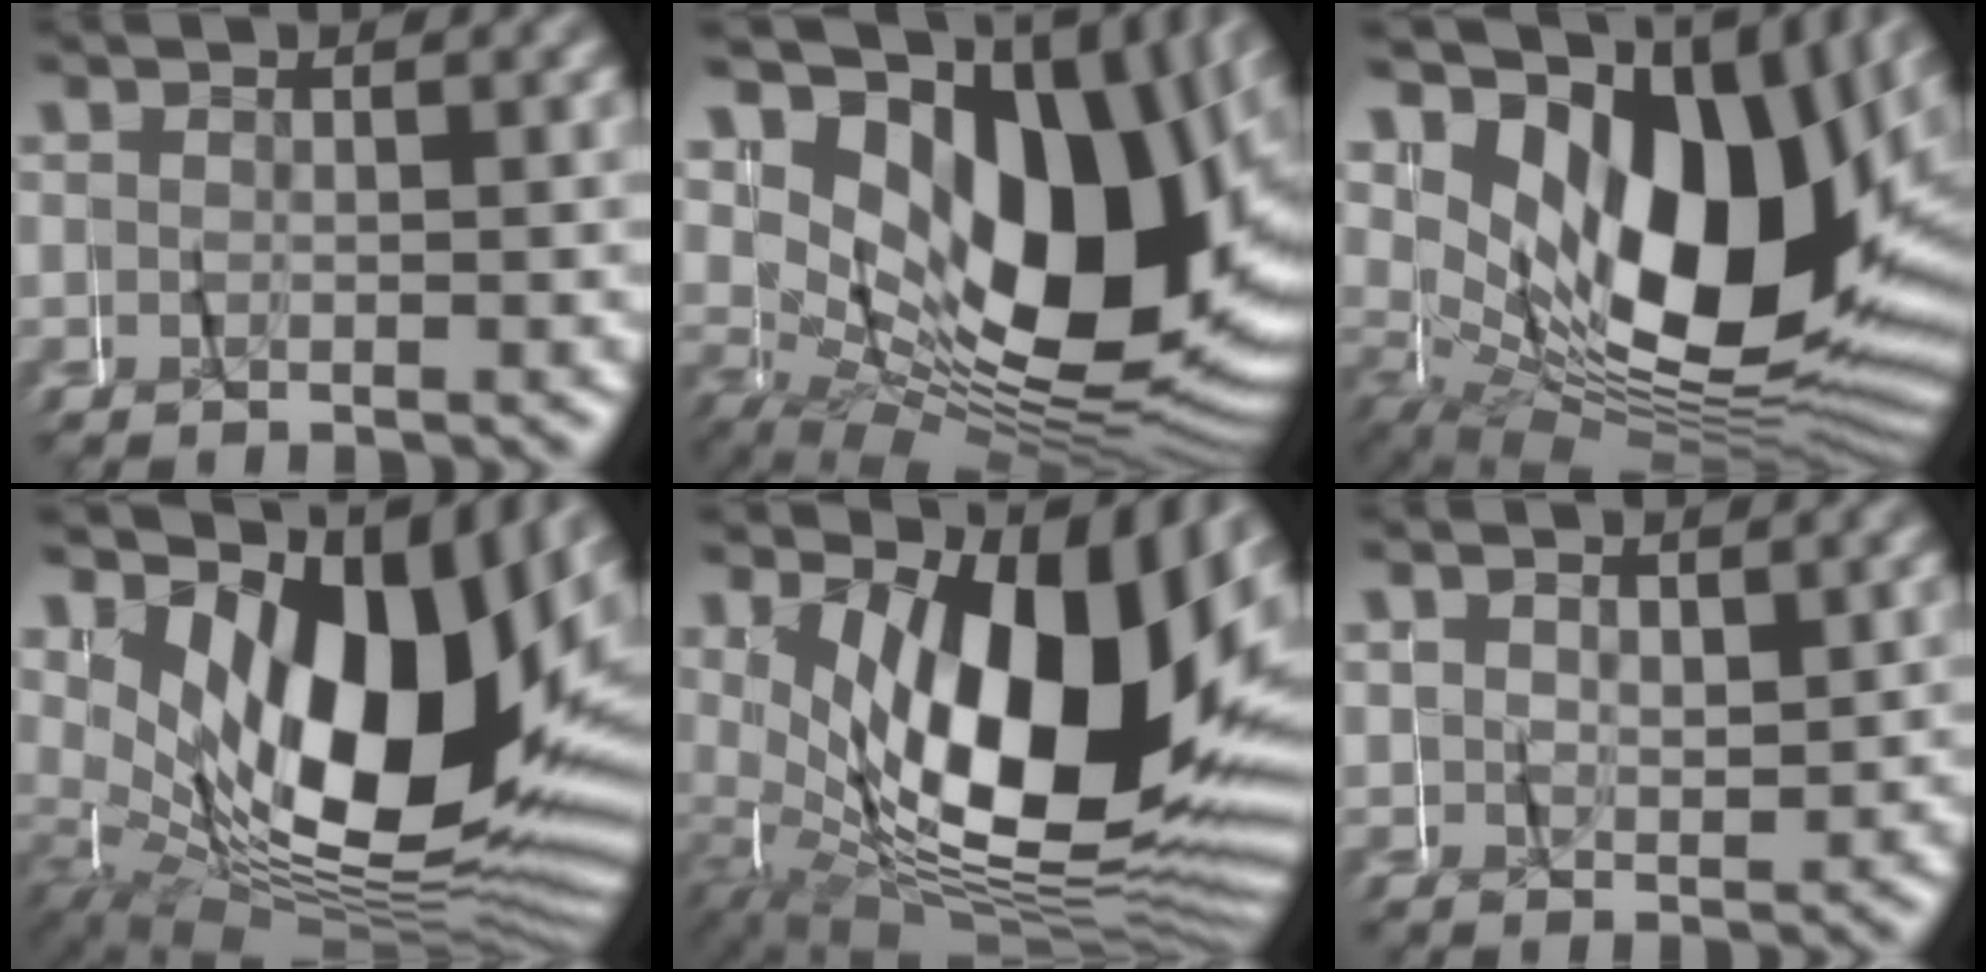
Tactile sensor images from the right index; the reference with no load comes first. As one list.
[{"total": 21.1, "force": [3.4, 13.0, 16.3], "torque": [-0.268, 0.008, 0.042]}, {"total": 20.7, "force": [2.5, 12.2, 16.6], "torque": [-0.277, -0.005, 0.040]}, {"total": 19.1, "force": [1.7, 10.5, 15.9], "torque": [-0.253, 0.003, 0.028]}, {"total": 18.1, "force": [0.2, 9.3, 15.6], "torque": [-0.252, -0.010, 0.012]}, {"total": 0.6, "force": [0.4, 0.1, -0.5], "torque": [0.003, 0.002, 0.007]}]